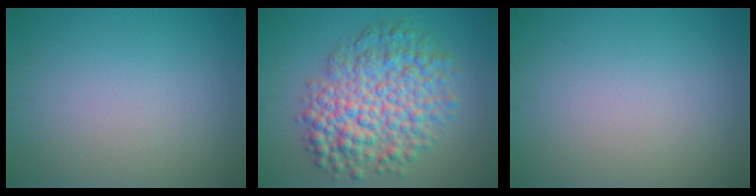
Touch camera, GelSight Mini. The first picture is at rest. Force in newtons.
{"total": 8.5, "press": 8.5, "slide": 0.2}
{"total": 0.0}